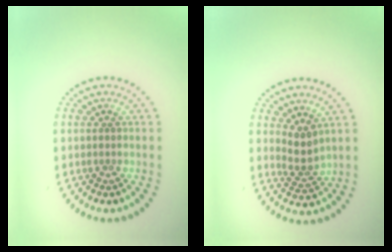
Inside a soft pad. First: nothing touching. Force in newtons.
{"total": 2.2, "press": 1.7, "slide": 1.4}